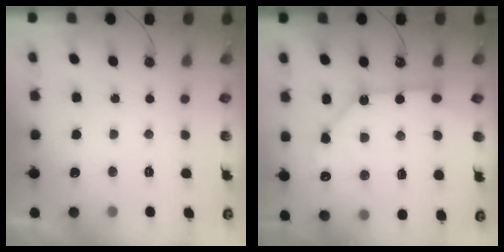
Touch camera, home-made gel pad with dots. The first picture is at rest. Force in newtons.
{"total": 12.9, "press": 12.9, "slide": 0.4}